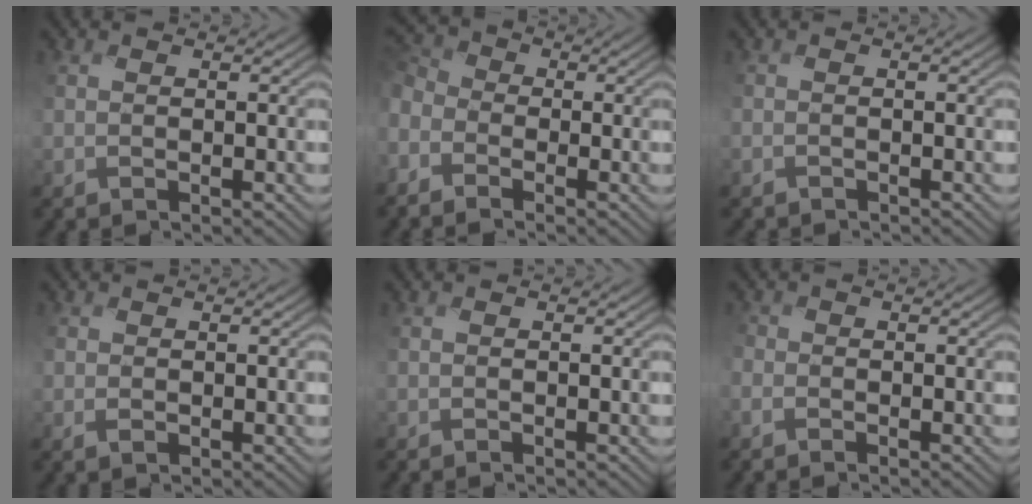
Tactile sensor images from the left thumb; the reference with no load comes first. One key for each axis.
{"total": 6.0, "fx": -3.1, "fy": 4.1, "fz": 3.0, "tx": -0.109, "ty": -0.010, "tz": -0.066}
{"total": 1.0, "fx": -1.0, "fy": 0.4, "fz": -0.1, "tx": -0.001, "ty": -0.005, "tz": -0.023}
{"total": 1.0, "fx": 0.1, "fy": 0.8, "fz": 0.6, "tx": -0.015, "ty": -0.001, "tz": 0.004}
{"total": 0.0}
{"total": 1.7, "fx": -0.9, "fy": 1.2, "fz": 0.6, "tx": -0.019, "ty": -0.003, "tz": -0.028}